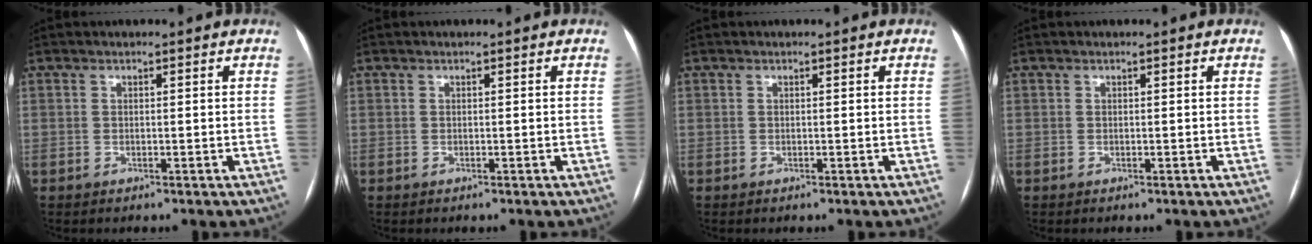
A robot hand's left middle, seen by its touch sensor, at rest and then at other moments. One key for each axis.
{"total": 0.0}
{"total": 0.0}
{"total": 0.0}